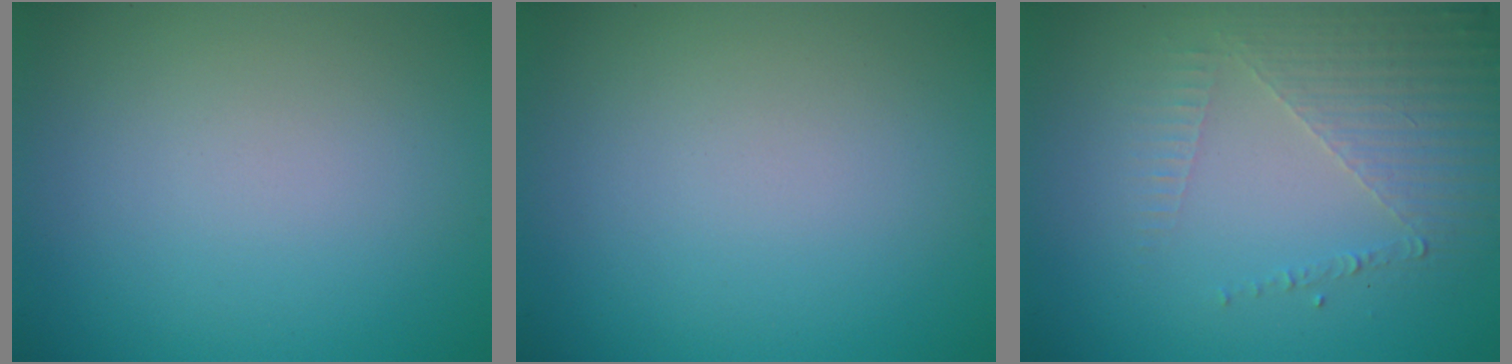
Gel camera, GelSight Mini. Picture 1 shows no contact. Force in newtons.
{"total": 0.0}
{"total": 5.0, "press": 2.9, "slide": 4.1}